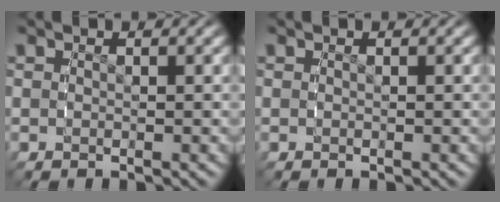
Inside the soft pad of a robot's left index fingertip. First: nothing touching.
{"total": 0.0}